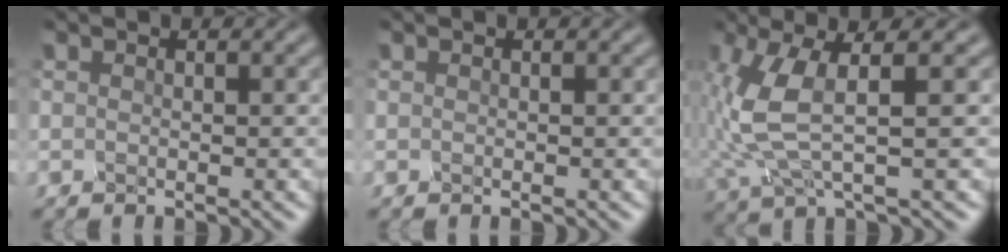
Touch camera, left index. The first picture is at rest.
{"total": 0.0}
{"total": 4.3, "force": [1.0, 0.6, 4.1], "torque": [-0.134, -0.002, 0.035]}